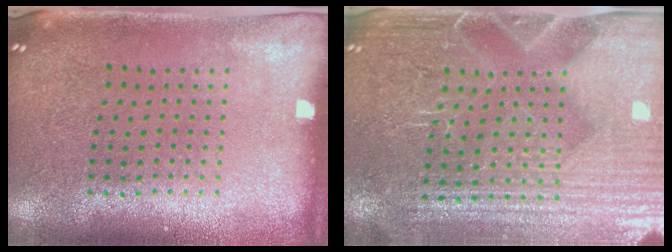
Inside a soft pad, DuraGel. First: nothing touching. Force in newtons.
{"total": 4.7, "press": 4.4, "slide": 1.4}